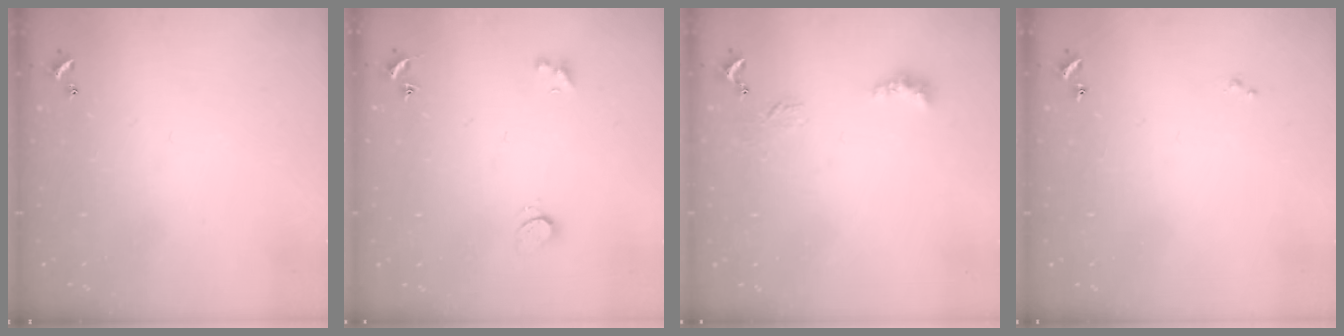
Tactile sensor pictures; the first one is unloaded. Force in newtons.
{"total": 1.8, "press": 1.7, "slide": 0.6}
{"total": 1.6, "press": 1.5, "slide": 0.5}
{"total": 0.7, "press": 0.6, "slide": 0.3}